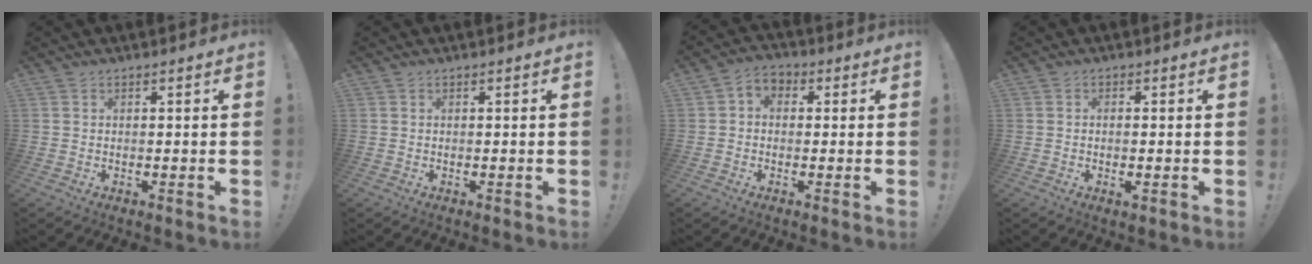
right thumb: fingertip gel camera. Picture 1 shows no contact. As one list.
[{"total": 0.0}, {"total": 3.7, "force": [-0.8, 2.9, 2.2], "torque": [-0.045, 0.007, -0.014]}, {"total": 1.5, "force": [-0.4, 0.4, 1.3], "torque": [-0.019, 0.001, -0.007]}]